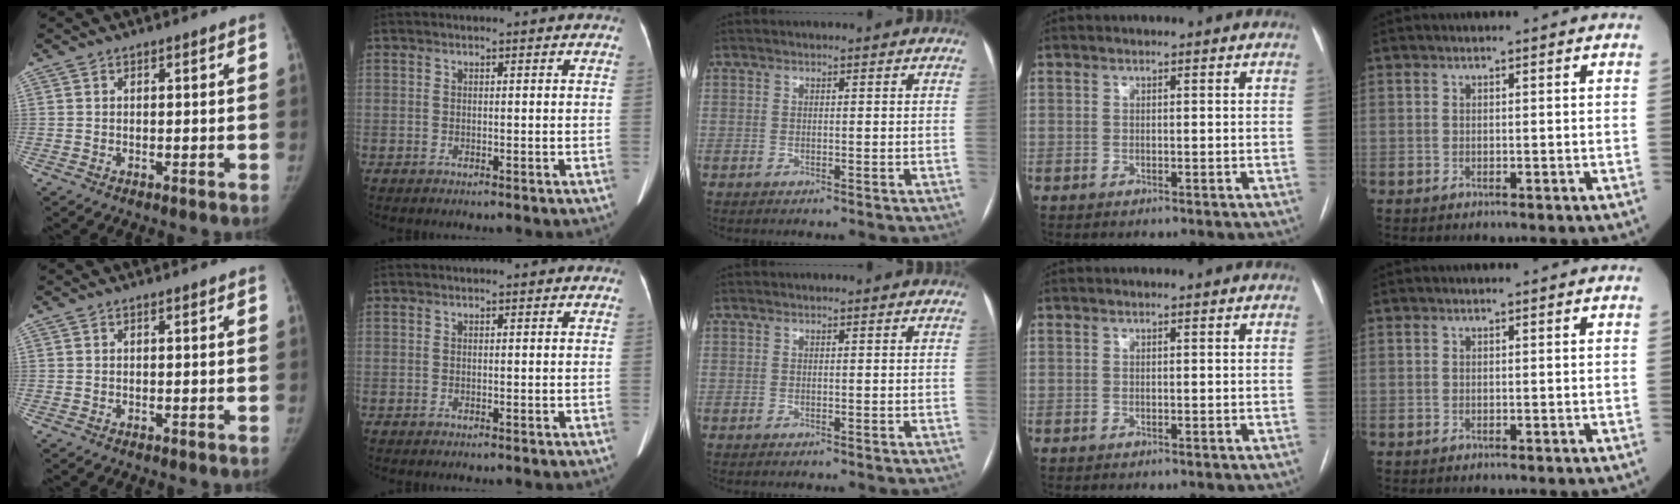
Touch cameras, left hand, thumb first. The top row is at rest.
{}